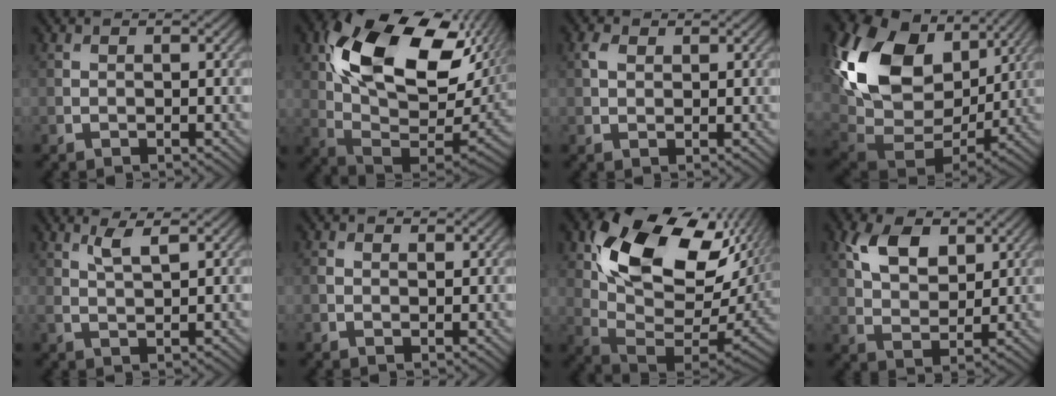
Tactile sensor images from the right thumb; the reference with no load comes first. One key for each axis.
{"total": 18.7, "fx": 6.5, "fy": 10.6, "fz": 14.0, "tx": -0.263, "ty": 0.004, "tz": 0.119}
{"total": 1.7, "fx": 0.8, "fy": 1.1, "fz": 1.0, "tx": -0.024, "ty": 0.006, "tz": 0.014}
{"total": 18.8, "fx": 5.5, "fy": 12.9, "fz": 12.5, "tx": -0.298, "ty": -0.007, "tz": 0.116}
{"total": 2.7, "fx": 1.6, "fy": 0.5, "fz": 2.2, "tx": -0.049, "ty": -0.001, "tz": 0.032}
{"total": 1.1, "fx": 0.4, "fy": 0.8, "fz": 0.7, "tx": -0.015, "ty": -0.001, "tz": 0.006}
{"total": 16.9, "fx": 5.7, "fy": 10.1, "fz": 12.2, "tx": -0.220, "ty": -0.004, "tz": 0.115}
{"total": 7.3, "fx": 3.5, "fy": 4.3, "fz": 4.7, "tx": -0.101, "ty": -0.001, "tz": 0.064}